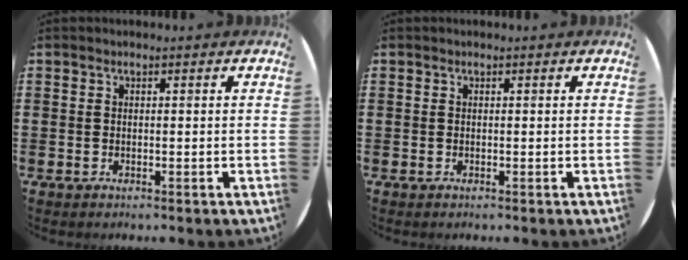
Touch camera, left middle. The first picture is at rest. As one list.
[{"total": 0.0}]